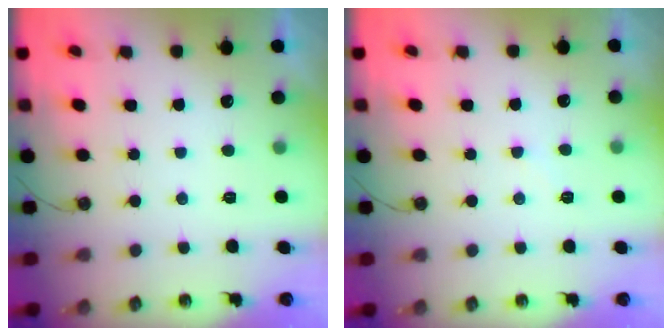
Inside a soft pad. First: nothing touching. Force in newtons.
{"total": 4.6, "press": 4.5, "slide": 0.8}